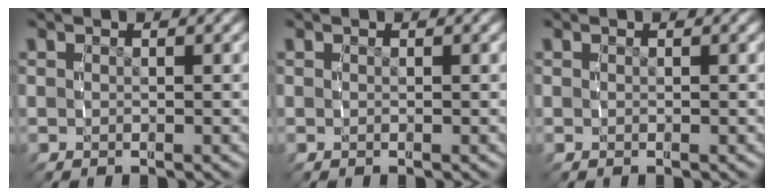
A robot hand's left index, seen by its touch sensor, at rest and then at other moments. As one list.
[{"total": 0.0}, {"total": 0.0}]